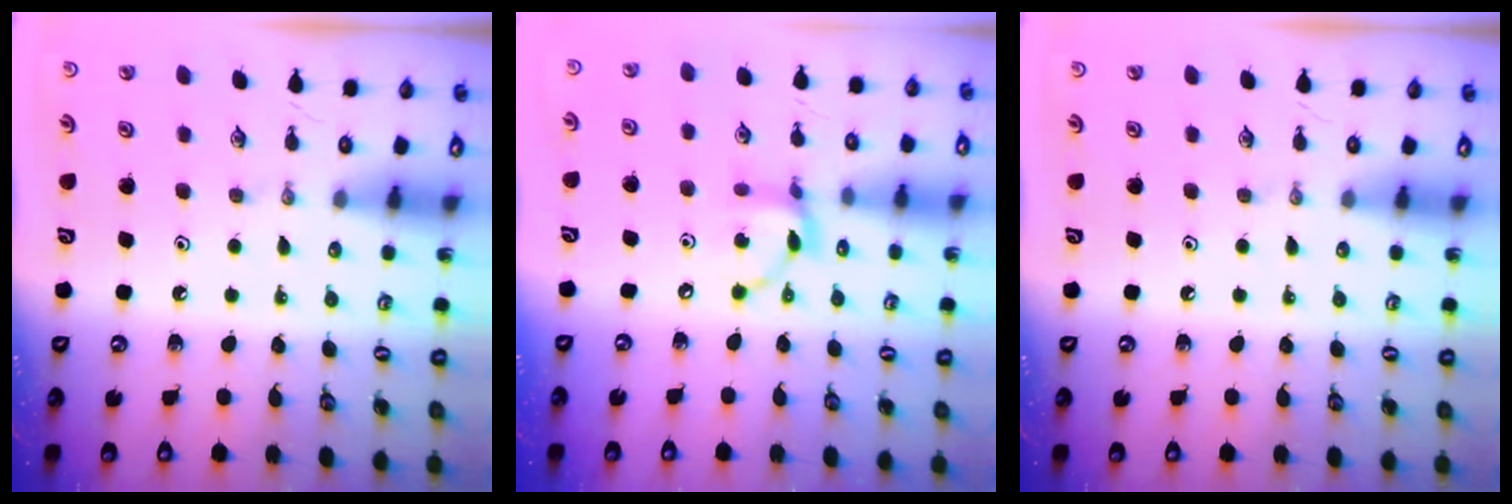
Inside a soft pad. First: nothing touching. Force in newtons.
{"total": 10.2, "press": 10.2, "slide": 0.9}
{"total": 0.0}